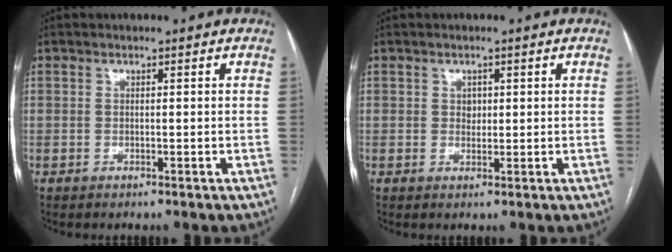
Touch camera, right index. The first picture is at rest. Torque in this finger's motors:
{"motor_torque": [0.38, 0.18, 0.16, 0.02]}